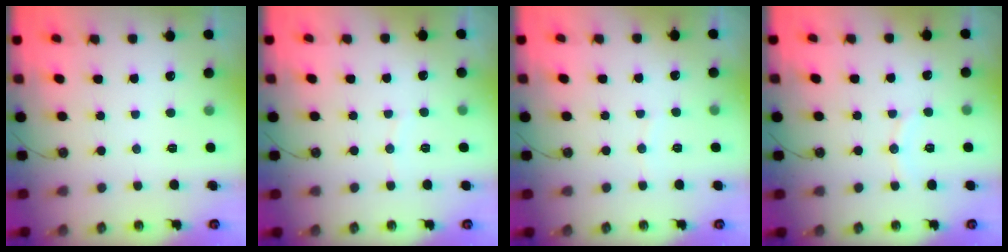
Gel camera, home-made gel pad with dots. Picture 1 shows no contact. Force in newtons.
{"total": 2.2, "press": 2.2, "slide": 0.2}
{"total": 2.5, "press": 2.5, "slide": 0.4}
{"total": 5.1, "press": 5.0, "slide": 0.5}